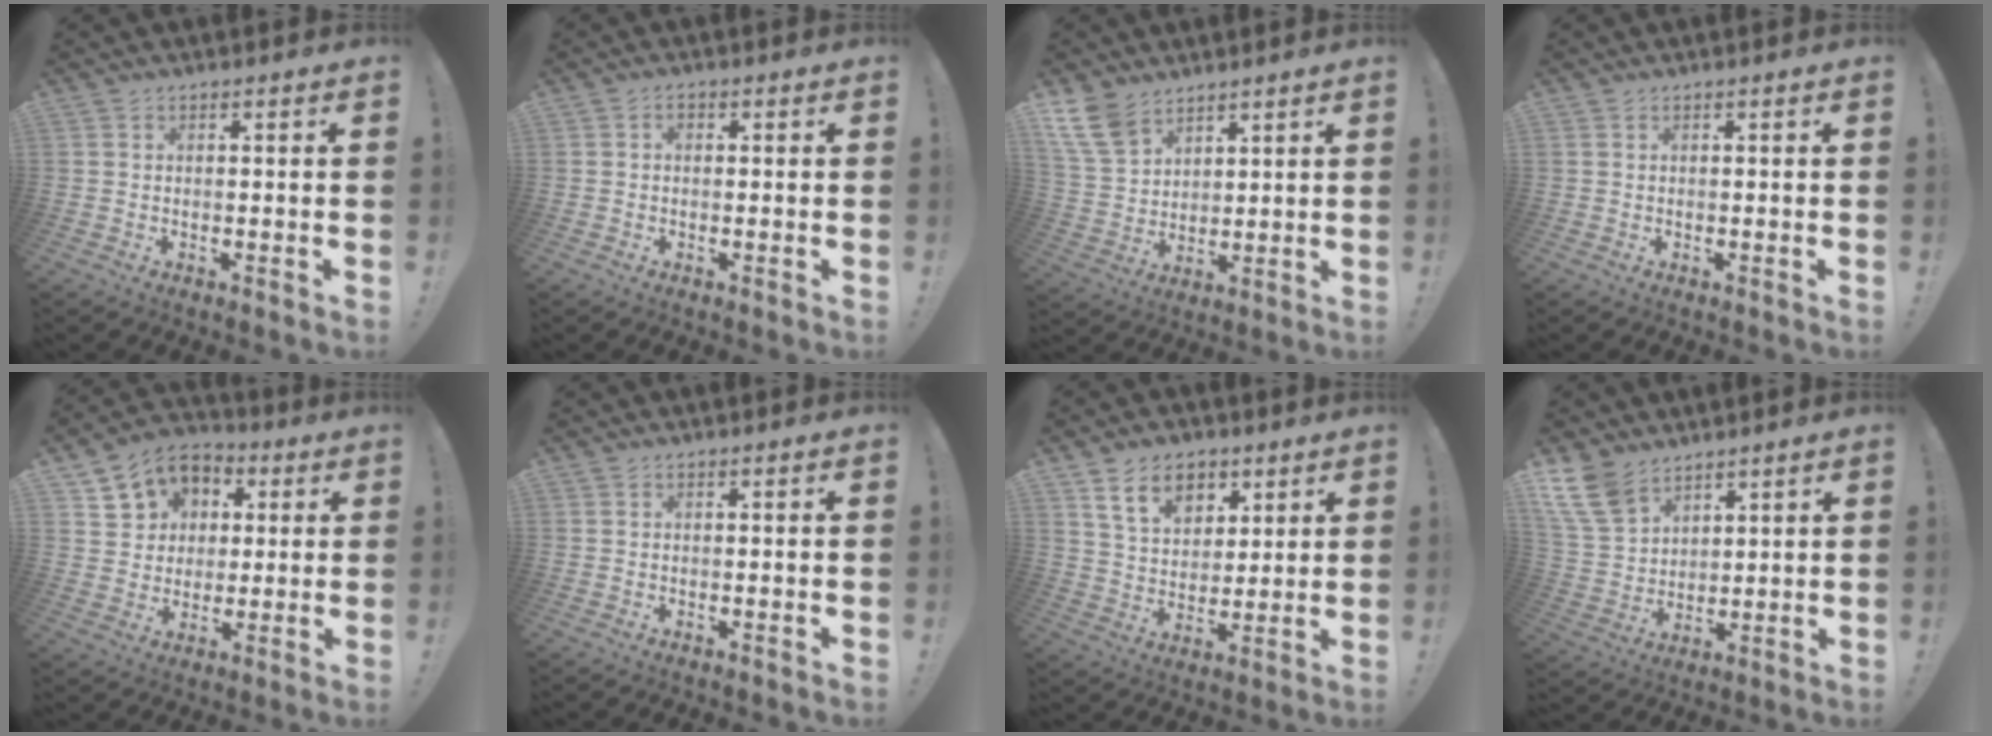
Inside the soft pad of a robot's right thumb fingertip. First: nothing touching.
{"total": 1.1, "force": [-0.3, 0.8, 0.7], "torque": [-0.006, 0.002, -0.007]}
{"total": 11.8, "force": [8.1, 7.2, 4.6], "torque": [-0.090, -0.040, 0.163]}
{"total": 0.0}
{"total": 9.8, "force": [3.3, 8.9, 2.5], "torque": [-0.041, -0.017, 0.072]}
{"total": 0.0}
{"total": 12.6, "force": [6.9, 8.5, 6.1], "torque": [-0.096, -0.030, 0.133]}
{"total": 12.7, "force": [8.8, 7.6, 5.0], "torque": [-0.109, -0.041, 0.178]}